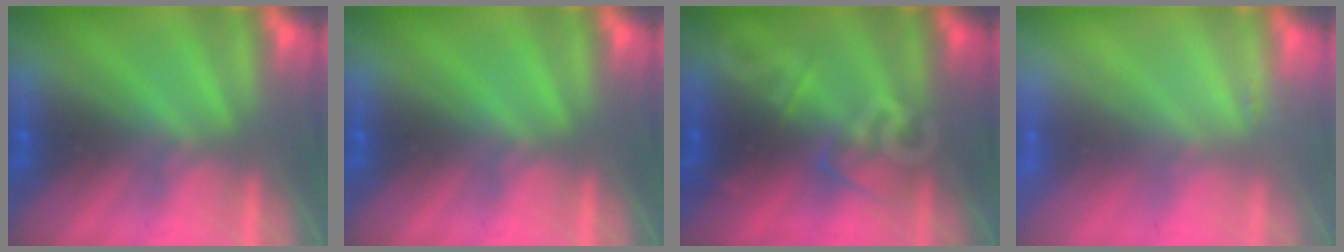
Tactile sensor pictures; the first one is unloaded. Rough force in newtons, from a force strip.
{"total": 0.0}
{"total": 2.8}
{"total": 2.2}